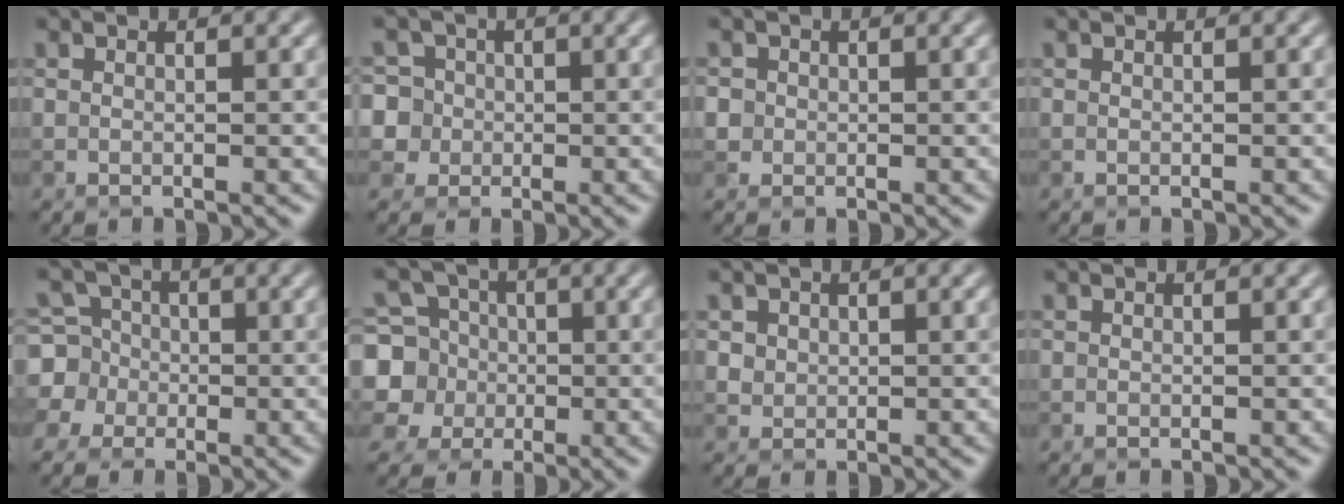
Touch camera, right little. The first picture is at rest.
{"total": 7.2, "force": [0.6, 6.8, 2.2], "torque": [-0.039, 0.032, -0.017]}
{"total": 1.7, "force": [0.0, 1.7, 0.3], "torque": [0.002, 0.003, -0.001]}
{"total": 0.0}
{"total": 6.2, "force": [-0.4, 6.0, 1.5], "torque": [-0.024, 0.023, -0.039]}
{"total": 8.2, "force": [-0.2, 7.8, 2.7], "torque": [-0.072, 0.024, -0.039]}
{"total": 1.4, "force": [0.5, 1.2, 0.3], "torque": [-0.004, -0.008, 0.025]}
{"total": 0.0}